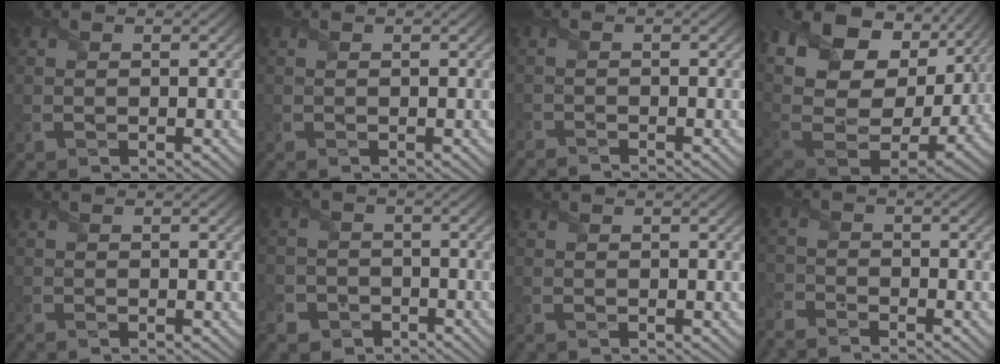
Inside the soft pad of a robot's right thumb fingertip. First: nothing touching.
{"total": 0.0}
{"total": 2.0, "force": [-2.0, -0.4, -0.2], "torque": [-0.001, -0.007, -0.047]}
{"total": 19.8, "force": [7.9, 12.0, 13.6], "torque": [-0.295, 0.030, 0.176]}
{"total": 0.6, "force": [-0.6, 0.1, 0.1], "torque": [-0.004, -0.003, -0.012]}
{"total": 6.1, "force": [-3.9, 4.7, 0.7], "torque": [-0.031, -0.017, -0.090]}
{"total": 0.0}
{"total": 3.6, "force": [-3.5, 0.7, 0.3], "torque": [-0.014, -0.007, -0.084]}